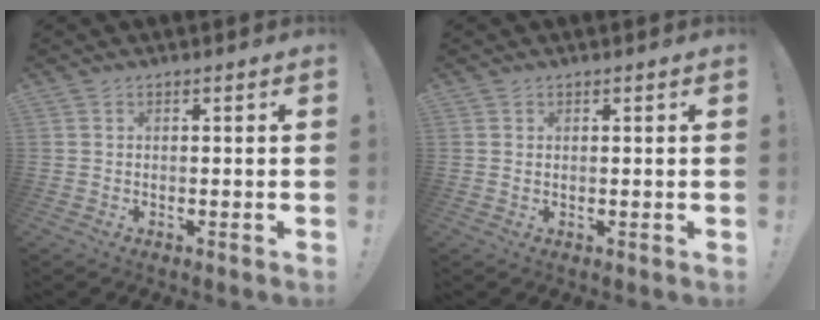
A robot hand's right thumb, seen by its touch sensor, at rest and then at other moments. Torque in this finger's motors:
{"motor_torque": [0.15, -0.46, -0.17, 0.07, 0.04]}